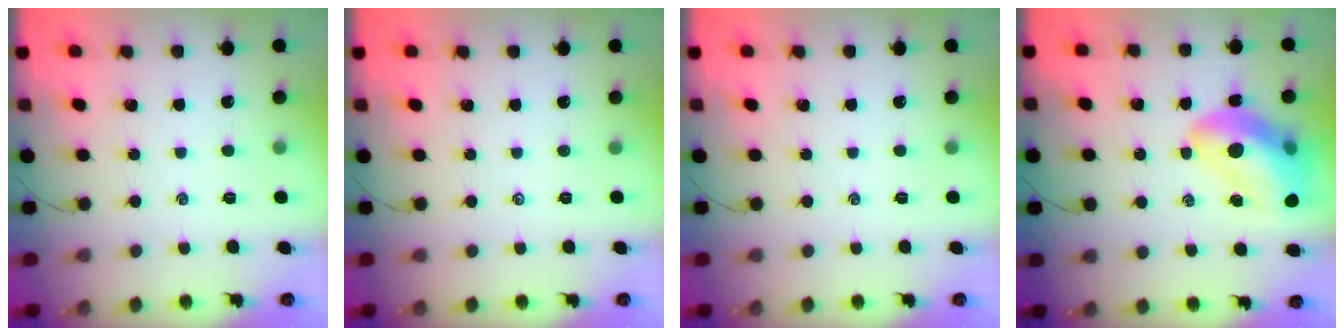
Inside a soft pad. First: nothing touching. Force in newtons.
{"total": 0.0}
{"total": 0.0}
{"total": 16.8, "press": 16.2, "slide": 4.4}